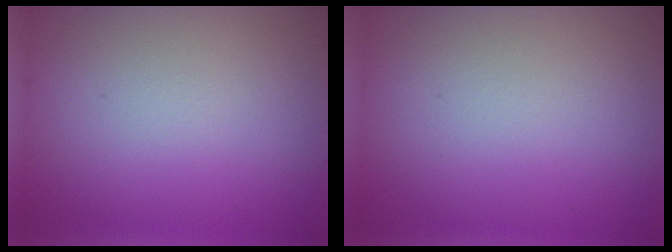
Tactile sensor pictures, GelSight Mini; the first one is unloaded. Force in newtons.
{"total": 0.0}